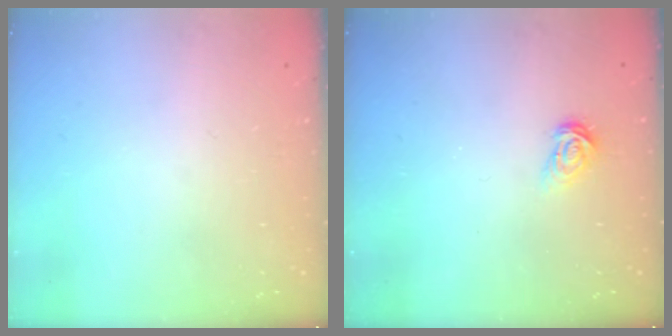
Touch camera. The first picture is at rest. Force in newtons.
{"total": 3.3, "press": 3.2, "slide": 0.4}